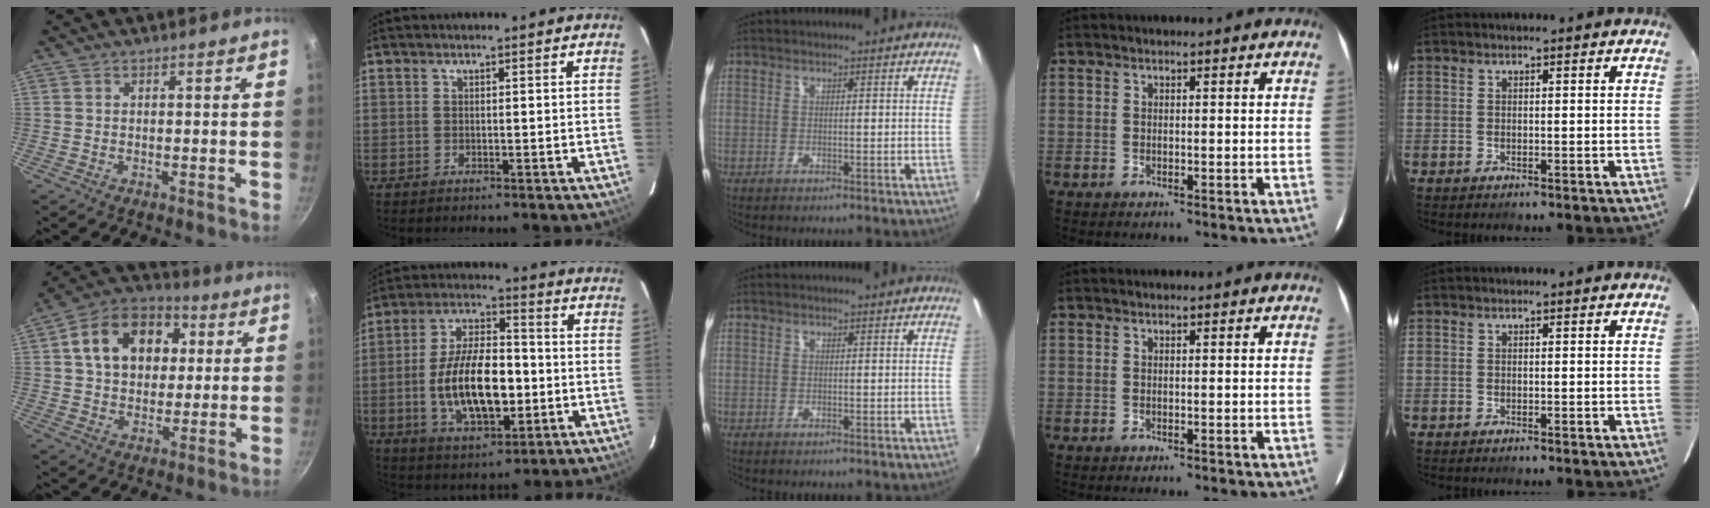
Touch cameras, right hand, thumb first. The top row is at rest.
{"thumb": {"total": 16.6, "force": [4.1, 12.2, 10.5], "torque": [-0.145, 0.021, 0.054]}, "index": {"total": 16.7, "force": [-2.9, 7.8, 14.5], "torque": [-0.276, 0.007, -0.041]}}